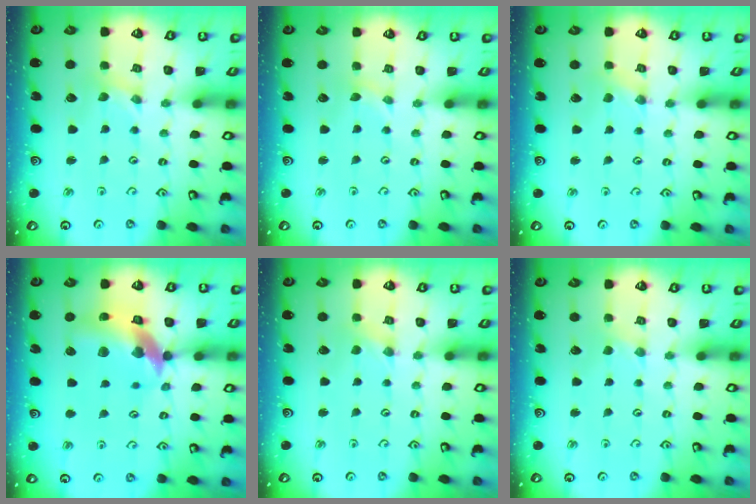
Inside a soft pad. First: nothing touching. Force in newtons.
{"total": 0.0}
{"total": 0.8, "press": 0.8, "slide": 0.2}
{"total": 16.6, "press": 16.5, "slide": 2.2}
{"total": 0.0}
{"total": 0.0}